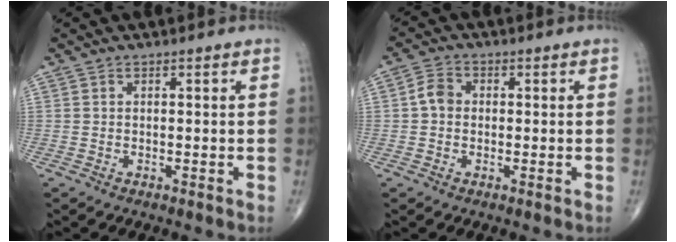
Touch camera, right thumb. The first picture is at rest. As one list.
[{"total": 3.5, "force": [0.0, 2.8, 2.1], "torque": [-0.035, 0.010, -0.007]}]